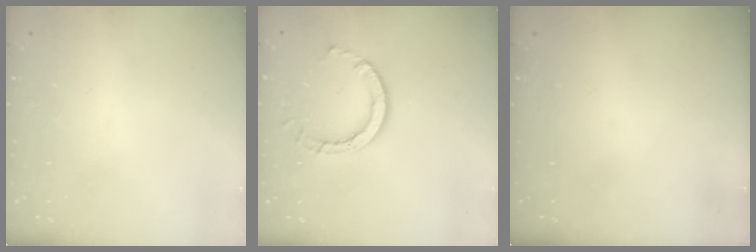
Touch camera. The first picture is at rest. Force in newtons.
{"total": 5.8, "press": 5.8, "slide": 0.2}
{"total": 0.0}